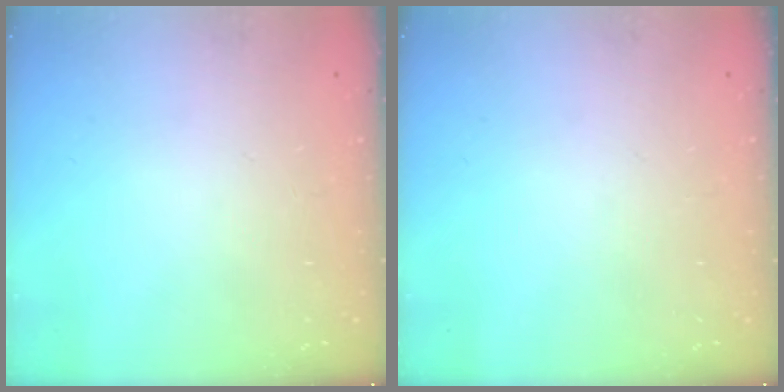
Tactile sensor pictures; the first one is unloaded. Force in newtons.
{"total": 0.0}